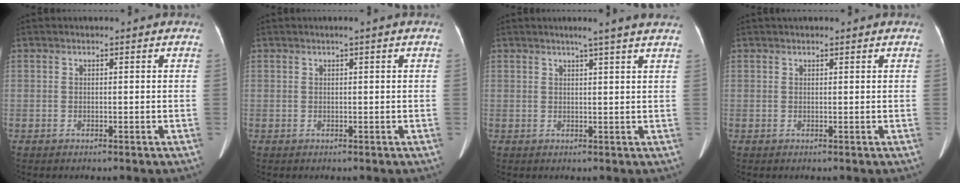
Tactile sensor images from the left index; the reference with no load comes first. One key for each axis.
{"total": 0.6, "fx": 0.2, "fy": -0.2, "fz": 0.6, "tx": -0.016, "ty": 0.000, "tz": 0.010}
{"total": 5.8, "fx": 4.6, "fy": -0.9, "fz": 3.3, "tx": -0.045, "ty": 0.010, "tz": 0.050}
{"total": 2.5, "fx": 2.2, "fy": 0.5, "fz": 1.2, "tx": -0.011, "ty": 0.031, "tz": 0.030}